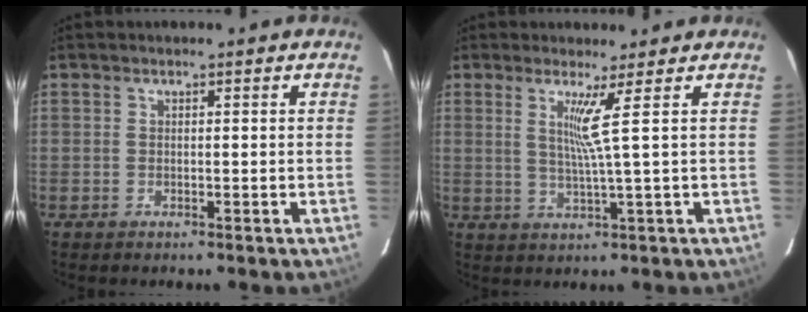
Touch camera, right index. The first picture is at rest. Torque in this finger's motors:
{"motor_torque": [0.61, 0.39, 0.07, 0.06]}